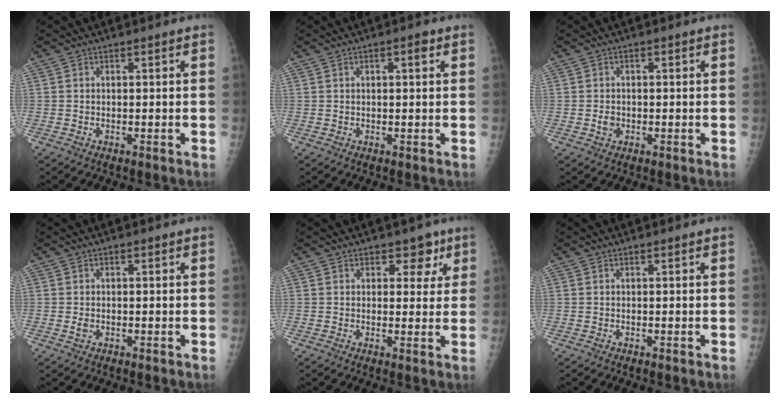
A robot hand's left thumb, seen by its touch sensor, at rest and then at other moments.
{"total": 1.9, "force": [0.7, 0.7, 1.6], "torque": [-0.021, 0.002, 0.009]}
{"total": 1.7, "force": [-0.6, 1.5, 0.6], "torque": [-0.001, 0.002, -0.010]}
{"total": 1.2, "force": [-0.3, 0.9, 0.6], "torque": [-0.007, -0.002, -0.007]}
{"total": 4.1, "force": [2.3, 3.0, 1.6], "torque": [0.017, -0.010, 0.025]}
{"total": 0.0}